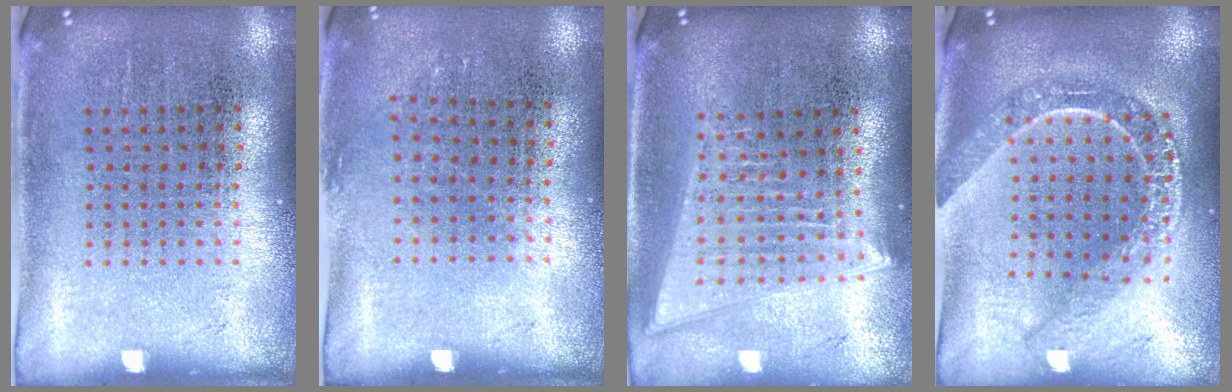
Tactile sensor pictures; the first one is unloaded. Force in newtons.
{"total": 0.9, "press": 0.6, "slide": 0.6}
{"total": 2.0, "press": 1.7, "slide": 1.0}
{"total": 2.1, "press": 1.9, "slide": 1.0}